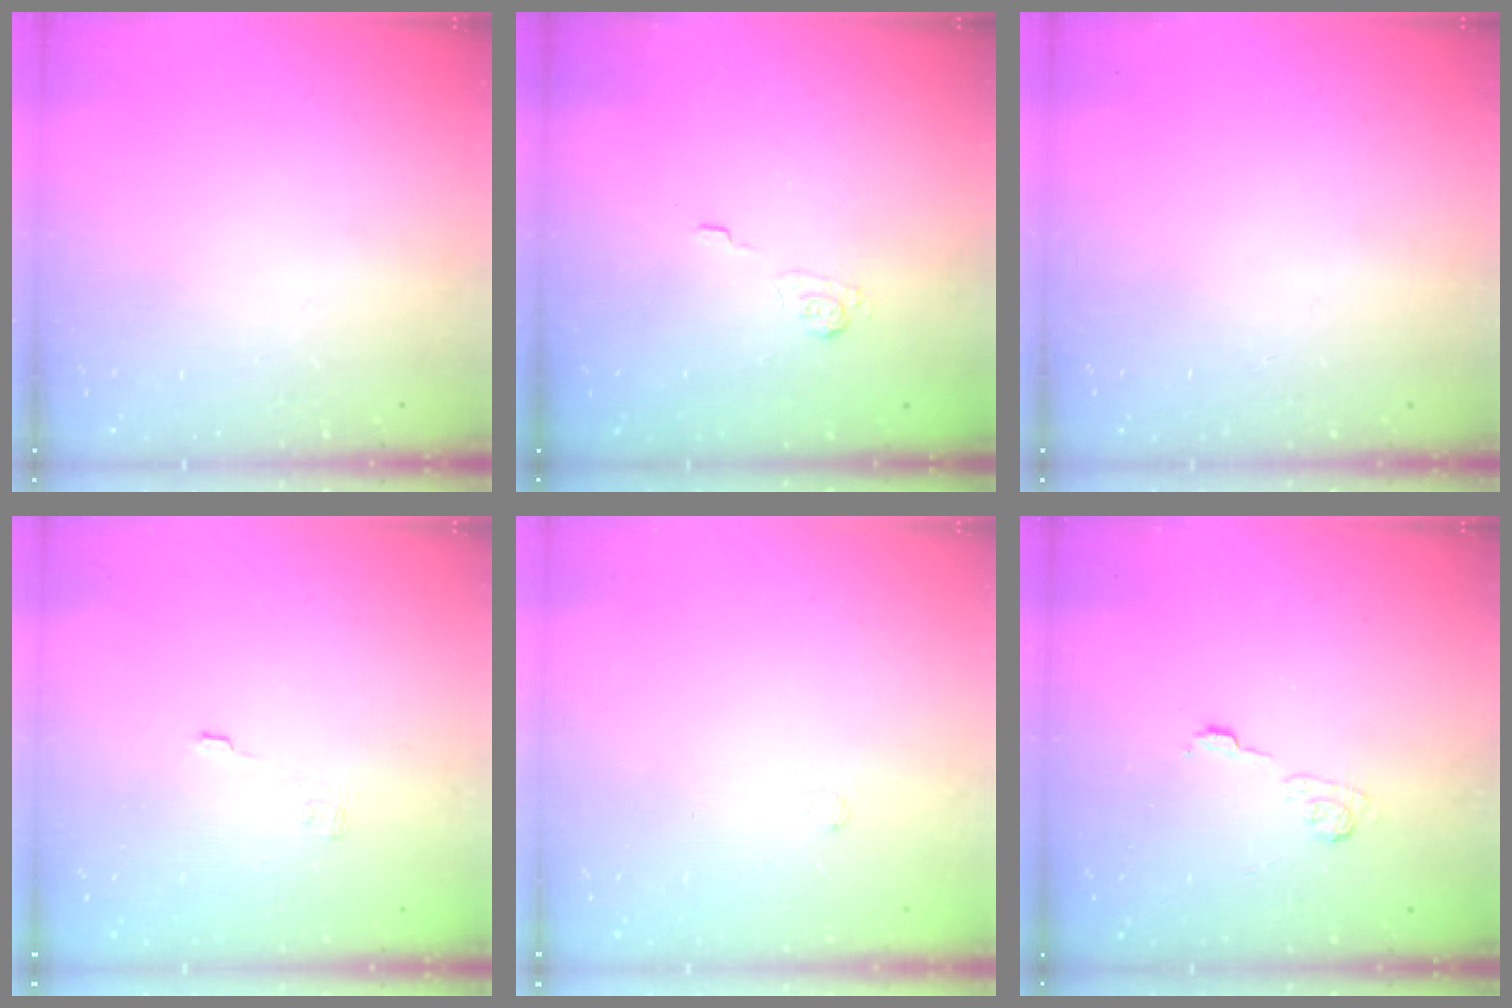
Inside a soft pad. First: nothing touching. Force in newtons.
{"total": 2.2, "press": 1.7, "slide": 1.4}
{"total": 0.0}
{"total": 6.5, "press": 6.4, "slide": 1.1}
{"total": 1.7, "press": 1.2, "slide": 1.1}
{"total": 4.0, "press": 3.8, "slide": 1.2}